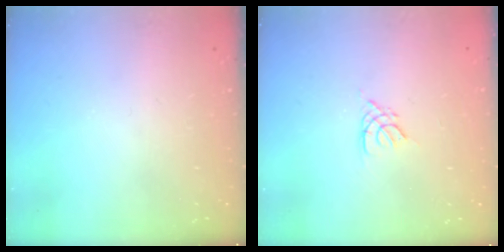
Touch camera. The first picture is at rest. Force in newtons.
{"total": 2.8, "press": 2.7, "slide": 0.5}